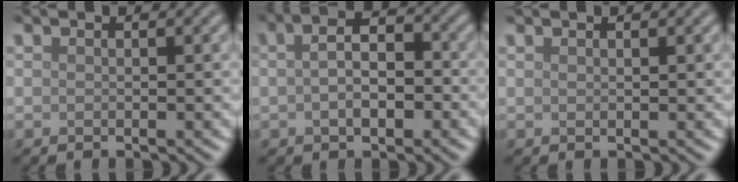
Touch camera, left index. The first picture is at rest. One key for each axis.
{"total": 4.4, "fx": -0.1, "fy": 2.4, "fz": 3.7, "tx": -0.053, "ty": 0.003, "tz": -0.004}
{"total": 0.7, "fx": 0.6, "fy": 0.1, "fz": 0.4, "tx": -0.006, "ty": 0.001, "tz": 0.008}